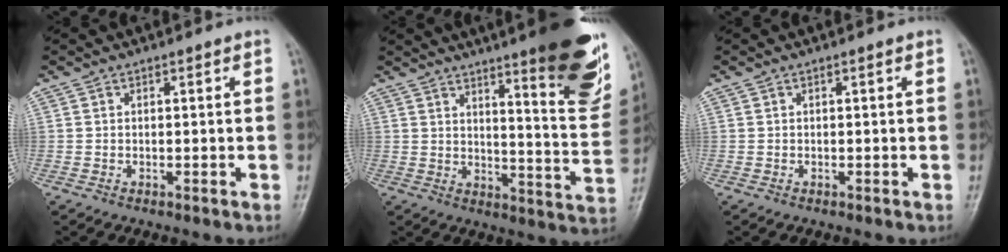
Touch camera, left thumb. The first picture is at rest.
{"total": 19.9, "force": [12.1, 3.6, 15.3], "torque": [-0.169, -0.077, 0.164]}
{"total": 0.0}